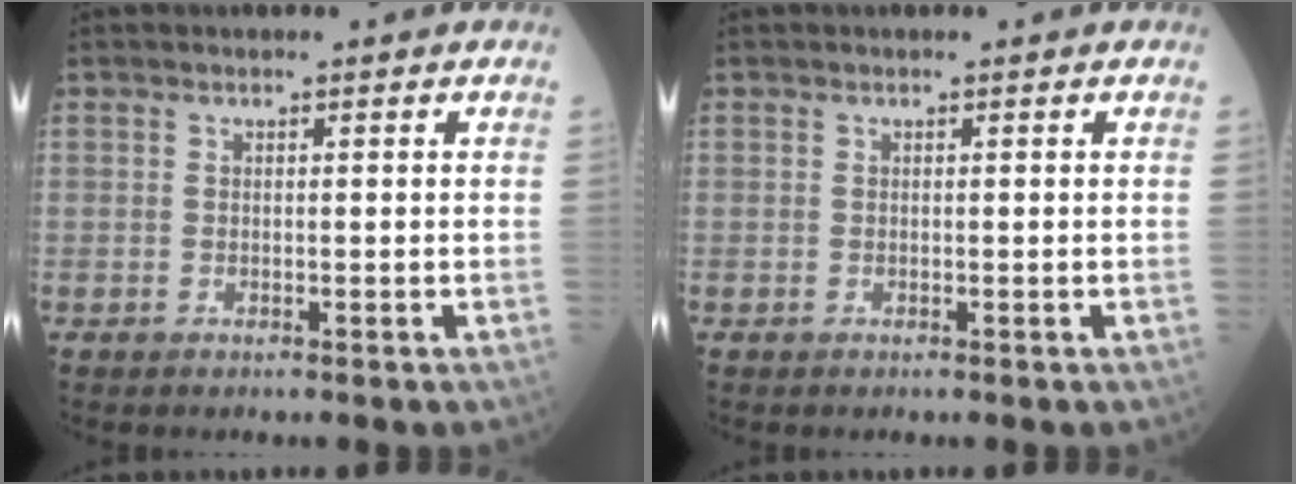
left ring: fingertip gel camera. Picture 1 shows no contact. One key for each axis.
{"total": 0.0}